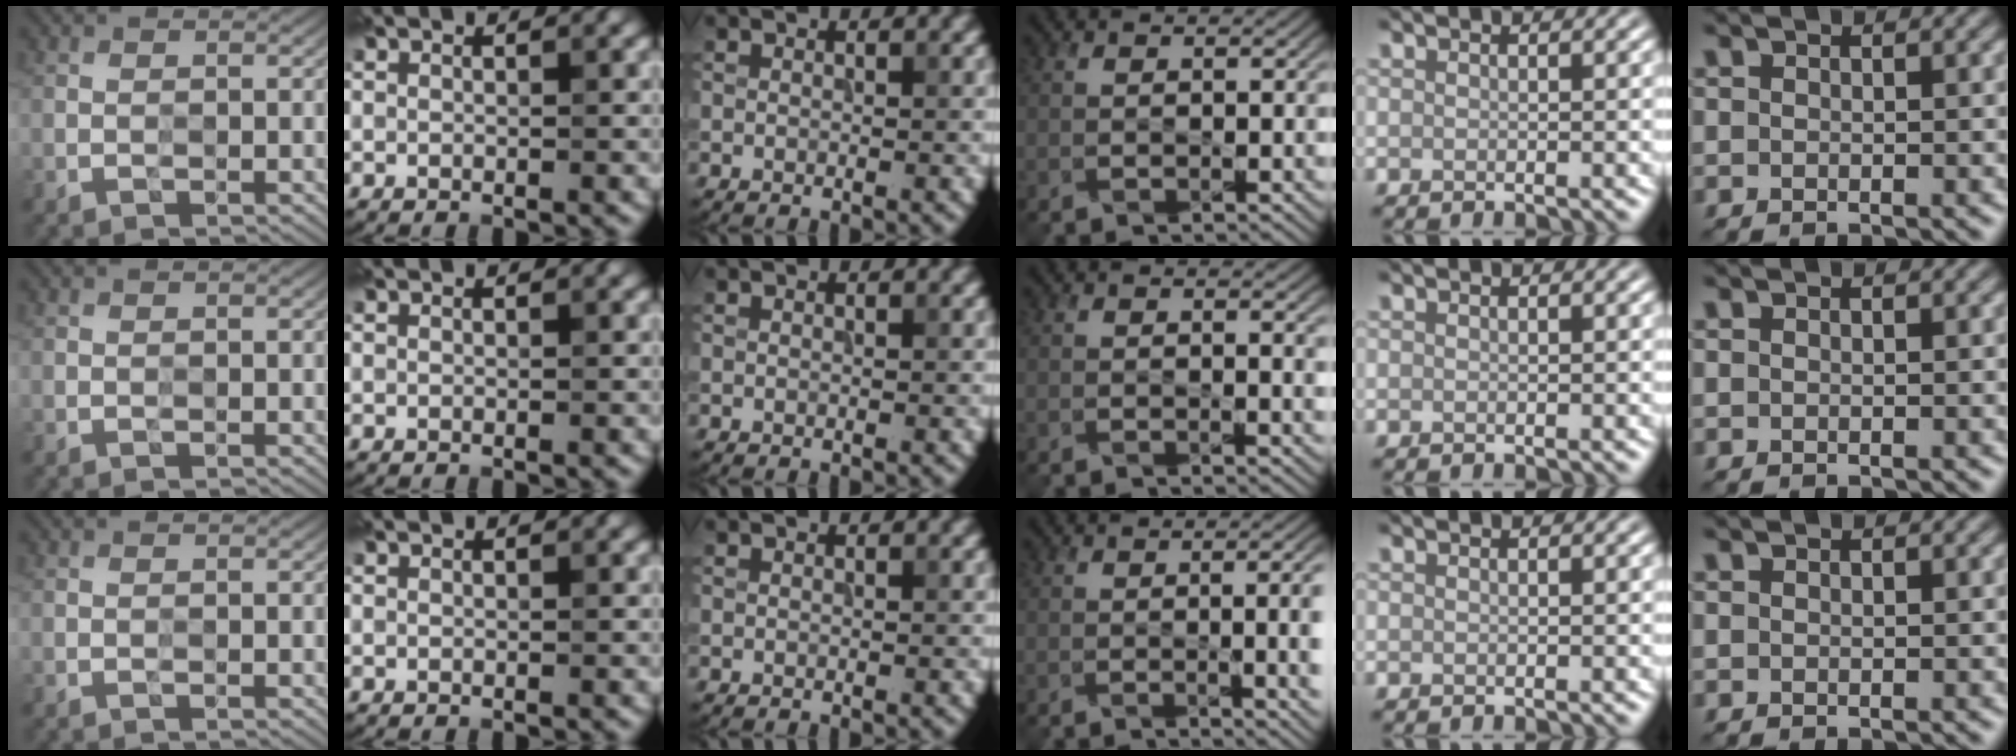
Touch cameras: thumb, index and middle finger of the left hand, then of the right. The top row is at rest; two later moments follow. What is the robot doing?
{"motion": "press", "object": "grip strengthener"}